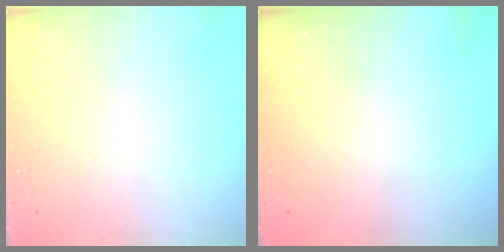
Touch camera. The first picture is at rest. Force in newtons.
{"total": 0.0}